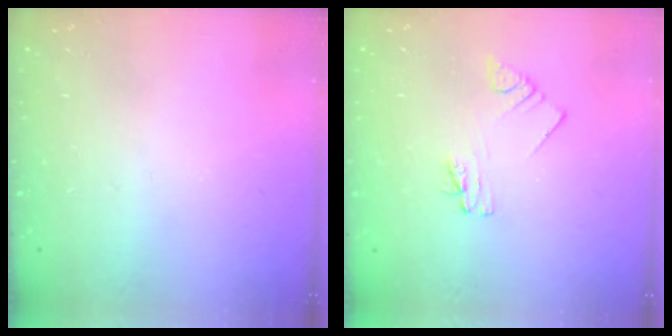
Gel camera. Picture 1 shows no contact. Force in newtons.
{"total": 2.2, "press": 2.2, "slide": 0.3}